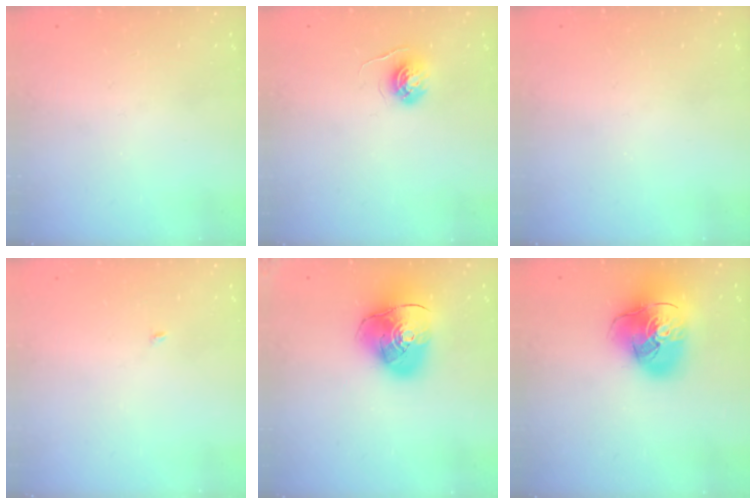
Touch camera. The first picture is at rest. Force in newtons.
{"total": 4.3, "press": 4.3, "slide": 0.5}
{"total": 0.0}
{"total": 1.9, "press": 1.9, "slide": 0.2}
{"total": 14.3, "press": 14.2, "slide": 1.9}
{"total": 19.7, "press": 19.5, "slide": 2.7}